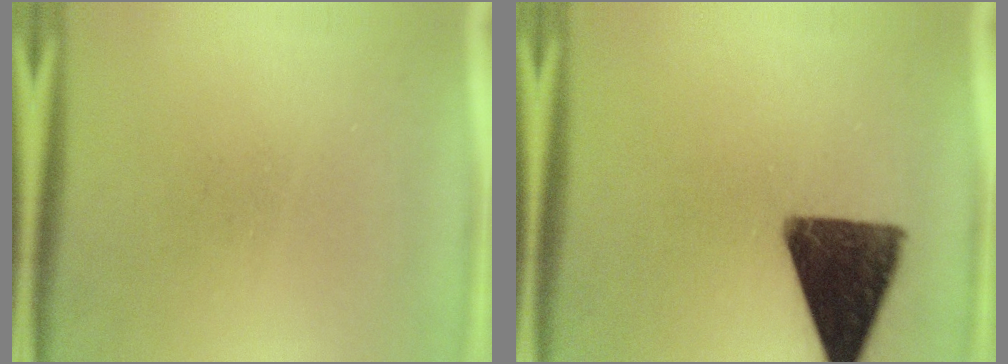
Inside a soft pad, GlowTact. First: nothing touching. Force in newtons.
{"total": 13.9}